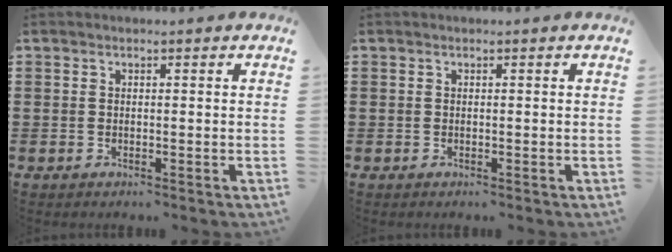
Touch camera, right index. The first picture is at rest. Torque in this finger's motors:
{"motor_torque": [0.04, 0.07, 0.00, 0.00]}